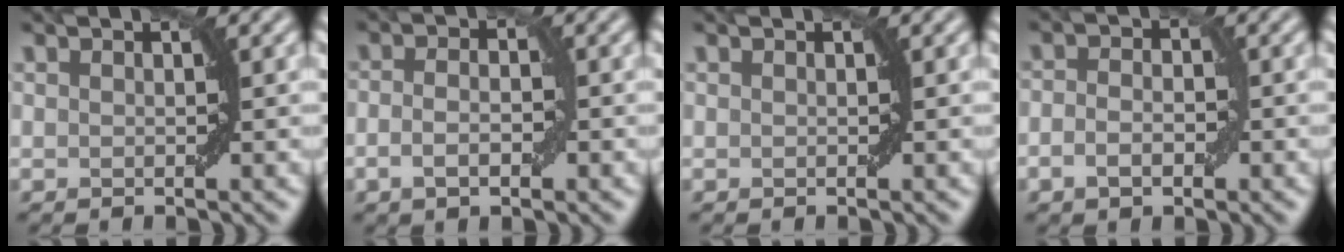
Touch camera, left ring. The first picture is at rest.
{"total": 2.7, "force": [-0.7, 1.2, 2.3], "torque": [-0.039, -0.001, -0.013]}
{"total": 0.0}
{"total": 2.5, "force": [-0.9, 1.6, 1.8], "torque": [-0.033, 0.001, -0.017]}